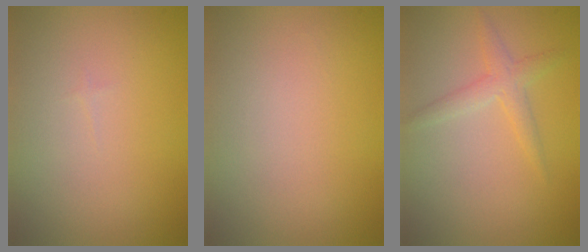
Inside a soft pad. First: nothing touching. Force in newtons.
{"total": 0.0}
{"total": 1.9, "press": 1.9, "slide": 0.1}